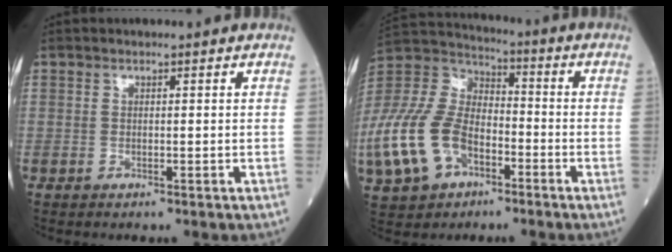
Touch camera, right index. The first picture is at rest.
{"total": 16.1, "force": [-6.1, 9.9, 11.1], "torque": [-0.269, 0.009, -0.117]}